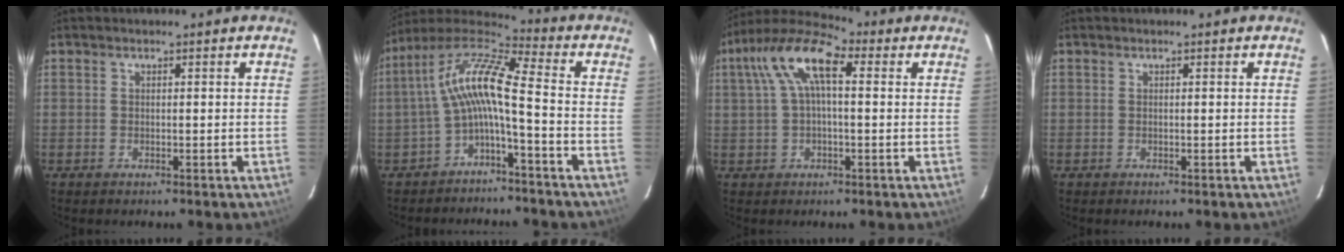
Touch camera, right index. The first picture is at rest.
{"total": 10.9, "force": [-2.1, 1.5, 10.6], "torque": [-0.221, 0.022, -0.047]}
{"total": 10.7, "force": [2.7, 4.4, 9.4], "torque": [-0.184, 0.034, 0.041]}
{"total": 0.0}